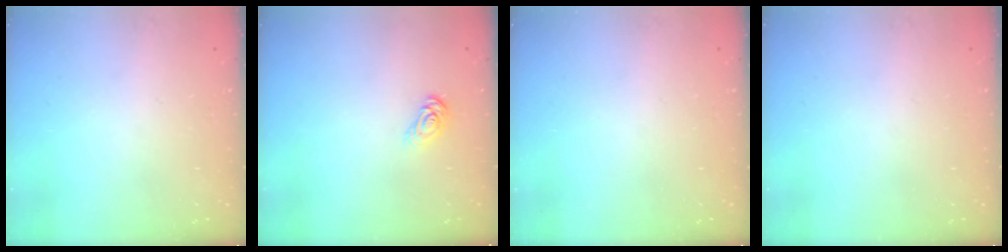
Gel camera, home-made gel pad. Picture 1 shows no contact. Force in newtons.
{"total": 6.0, "press": 6.0, "slide": 0.4}
{"total": 0.0}
{"total": 0.0}